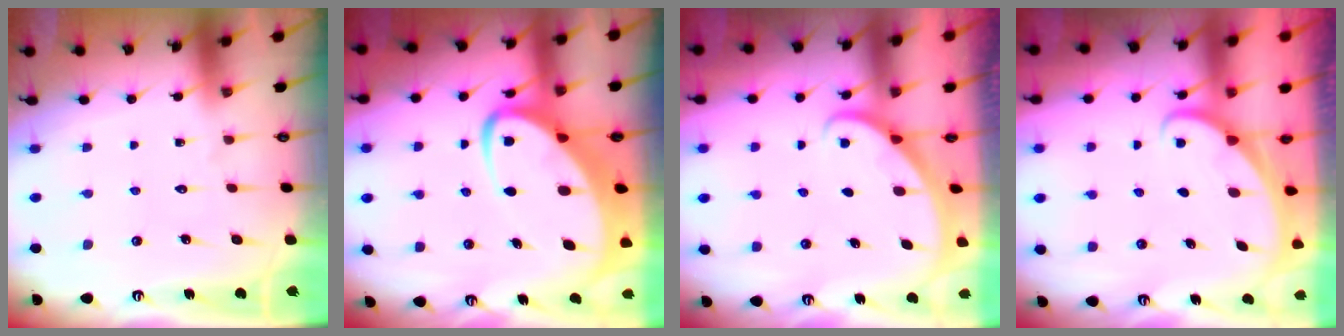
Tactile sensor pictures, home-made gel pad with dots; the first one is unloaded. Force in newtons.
{"total": 8.1, "press": 8.0, "slide": 0.9}
{"total": 1.9, "press": 1.9, "slide": 0.1}
{"total": 1.2, "press": 1.2, "slide": 0.0}